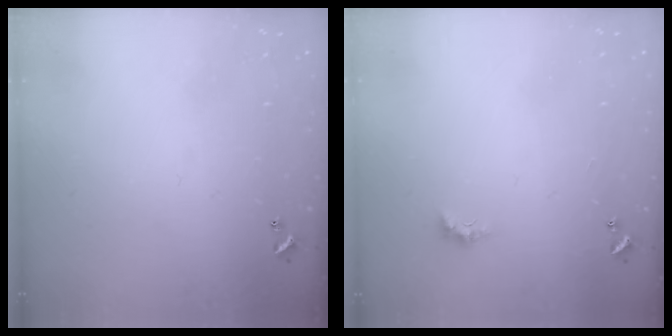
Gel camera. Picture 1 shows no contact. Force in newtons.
{"total": 1.2, "press": 1.1, "slide": 0.5}